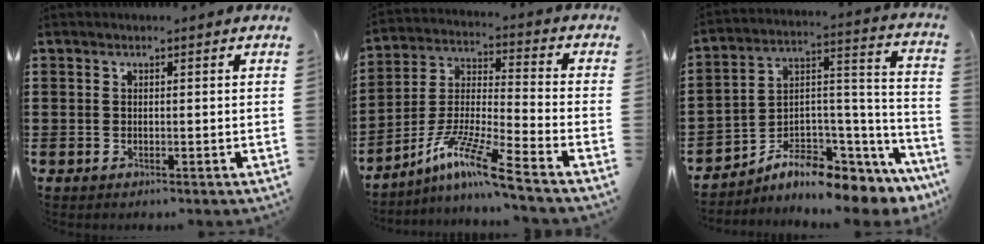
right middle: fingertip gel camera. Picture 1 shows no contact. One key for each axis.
{"total": 10.6, "fx": -8.1, "fy": 0.0, "fz": 6.8, "tx": -0.144, "ty": -0.008, "tz": -0.165}
{"total": 6.9, "fx": -5.9, "fy": 2.5, "fz": 2.7, "tx": -0.057, "ty": -0.012, "tz": -0.113}